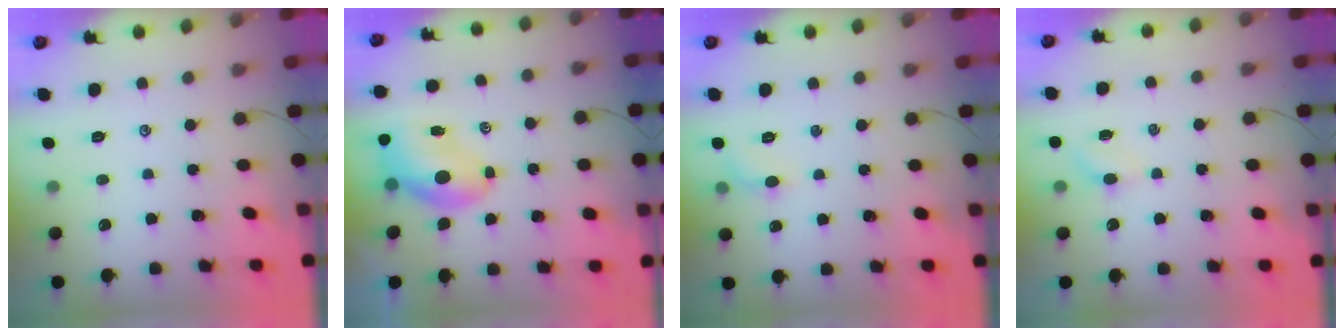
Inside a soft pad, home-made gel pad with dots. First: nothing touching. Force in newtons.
{"total": 7.8, "press": 7.5, "slide": 2.3}
{"total": 4.7, "press": 4.5, "slide": 1.3}
{"total": 3.0, "press": 2.8, "slide": 0.9}